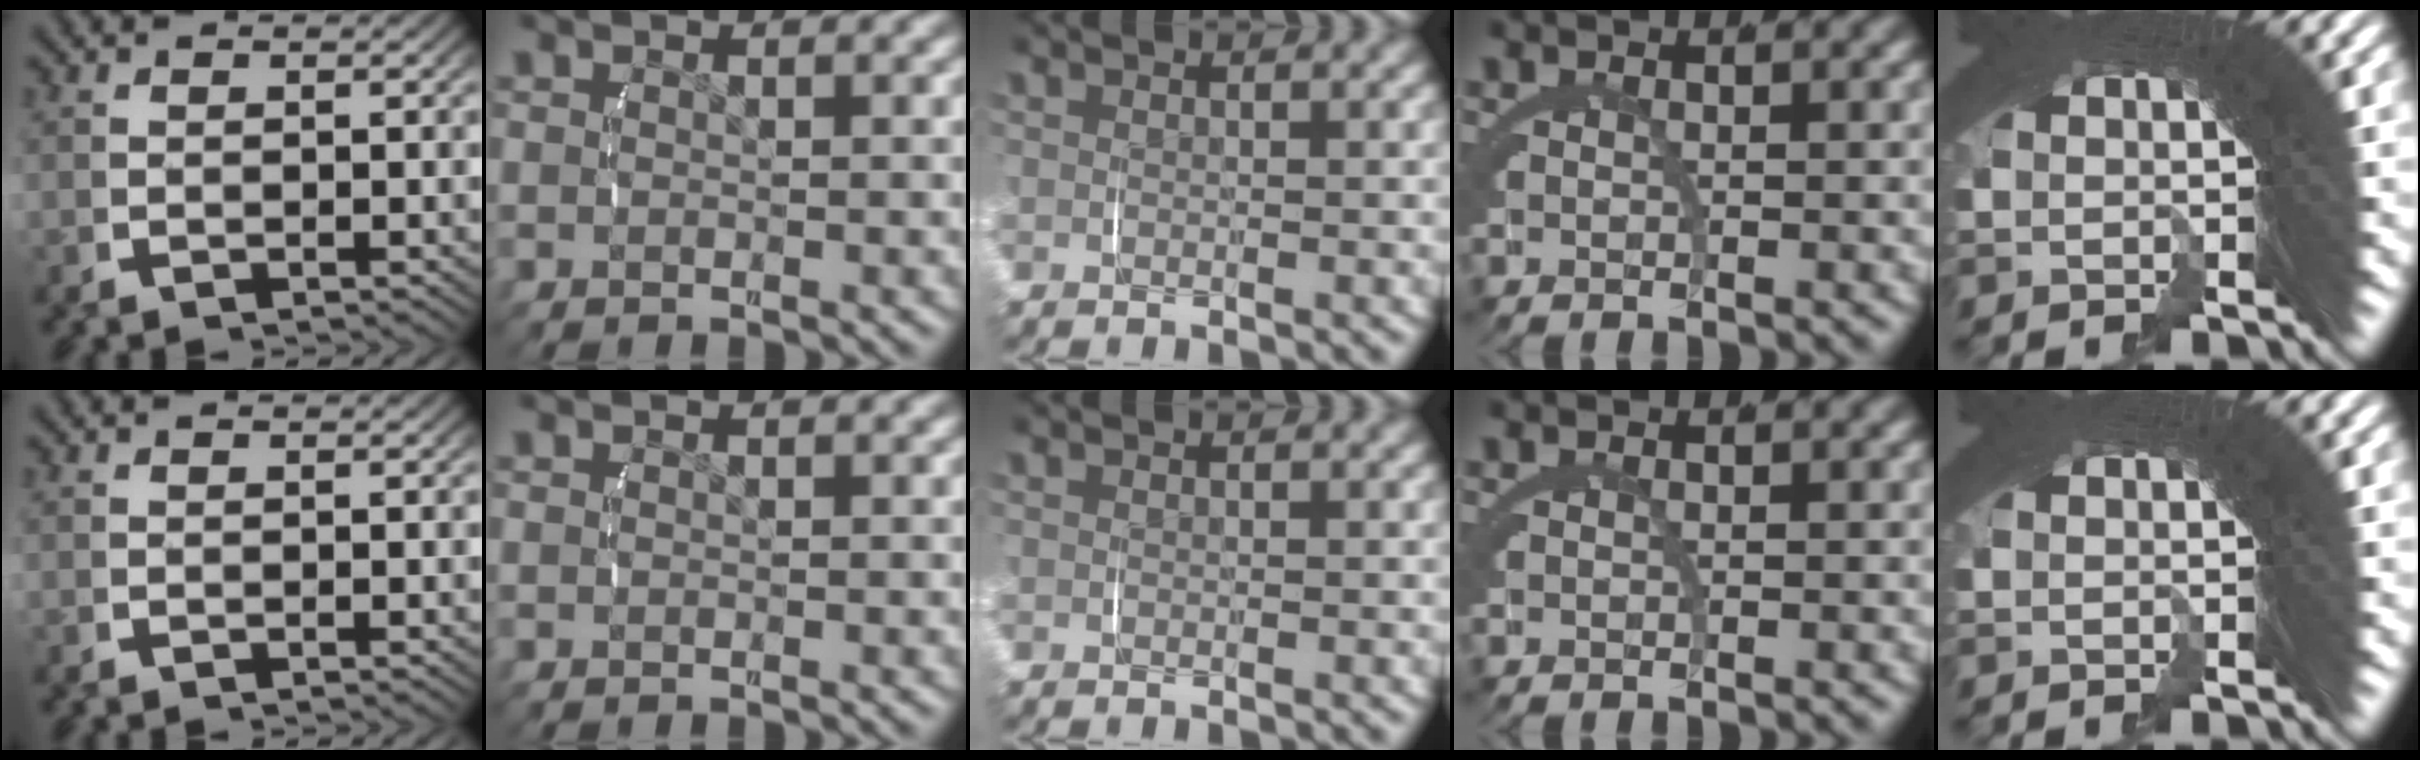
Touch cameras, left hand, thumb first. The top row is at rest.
{}